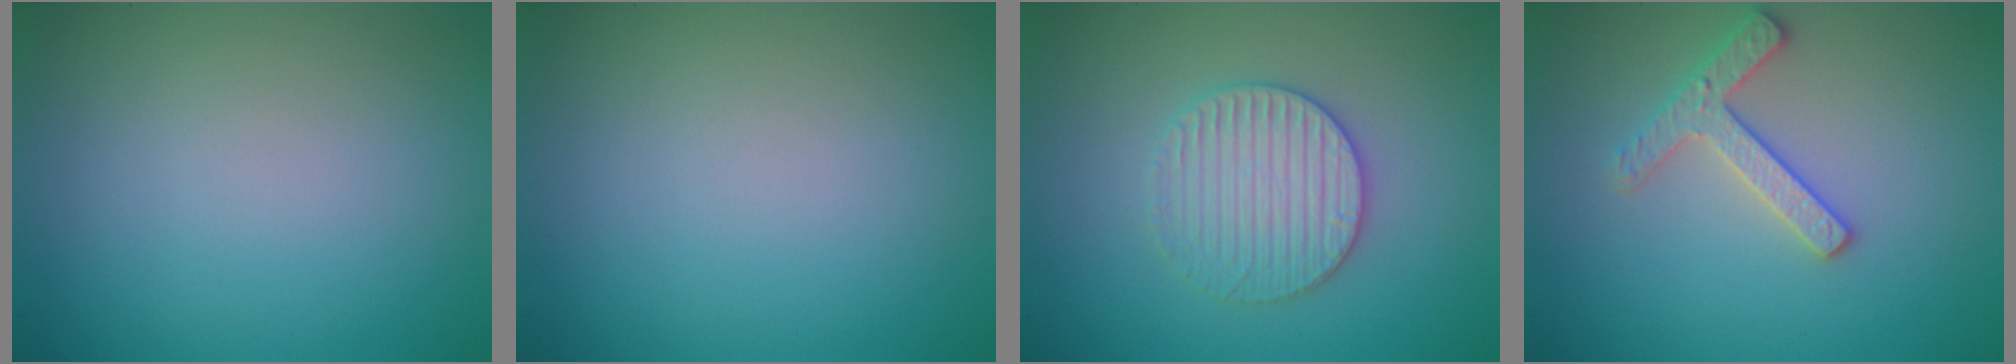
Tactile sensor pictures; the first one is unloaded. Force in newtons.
{"total": 0.0}
{"total": 3.1, "press": 3.1, "slide": 0.4}
{"total": 2.5, "press": 2.4, "slide": 0.4}